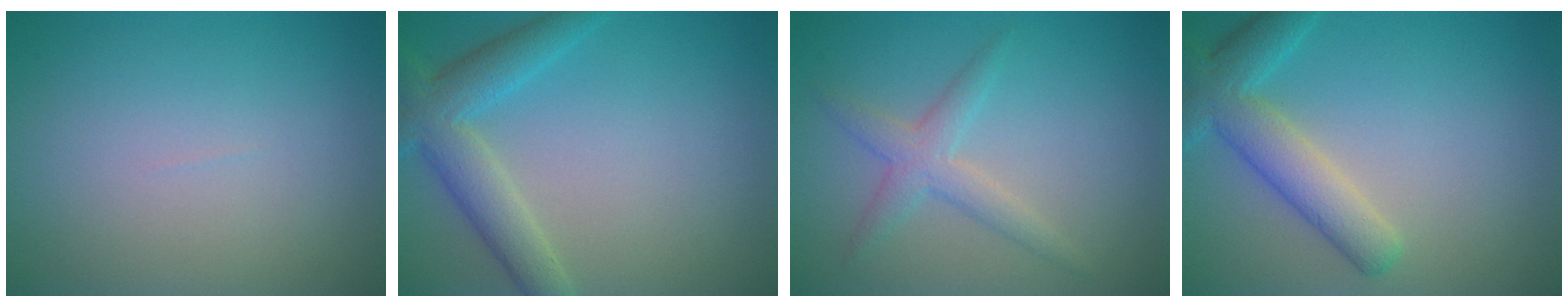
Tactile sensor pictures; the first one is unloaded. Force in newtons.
{"total": 4.8, "press": 4.8, "slide": 0.2}
{"total": 1.7, "press": 1.7, "slide": 0.2}
{"total": 5.0, "press": 5.0, "slide": 0.5}